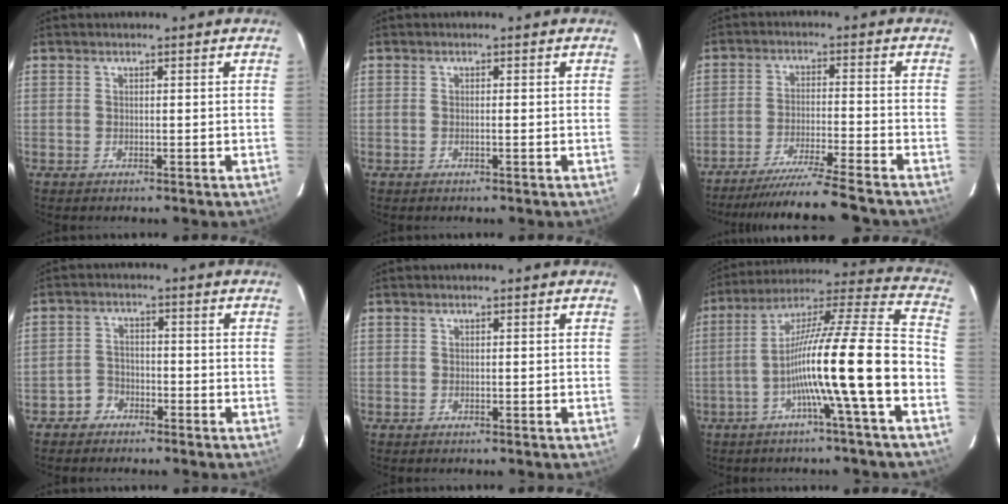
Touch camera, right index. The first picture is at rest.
{"total": 0.6, "force": [-0.2, 0.1, 0.6], "torque": [-0.013, 0.001, -0.003]}
{"total": 13.1, "force": [-11.6, -1.3, 5.9], "torque": [-0.076, -0.029, -0.185]}
{"total": 3.3, "force": [-2.2, 2.4, 0.6], "torque": [-0.014, 0.009, -0.044]}
{"total": 0.0}
{"total": 18.3, "force": [-5.7, -1.0, 17.3], "torque": [-0.287, 0.017, -0.104]}